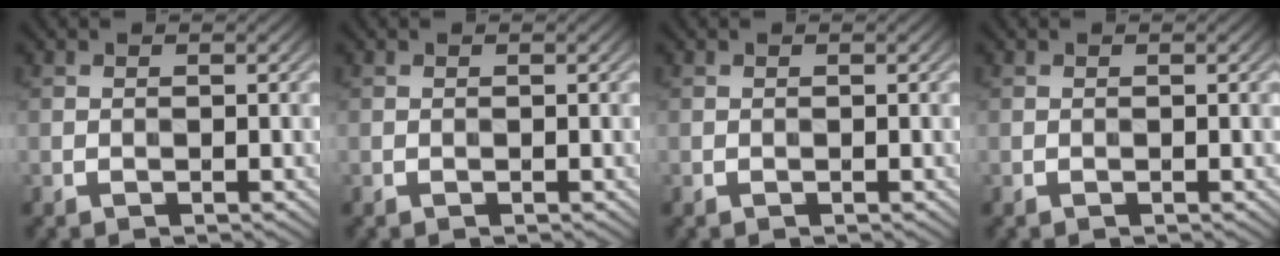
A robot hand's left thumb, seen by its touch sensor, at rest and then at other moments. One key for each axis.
{"total": 0.0}
{"total": 0.0}
{"total": 0.0}